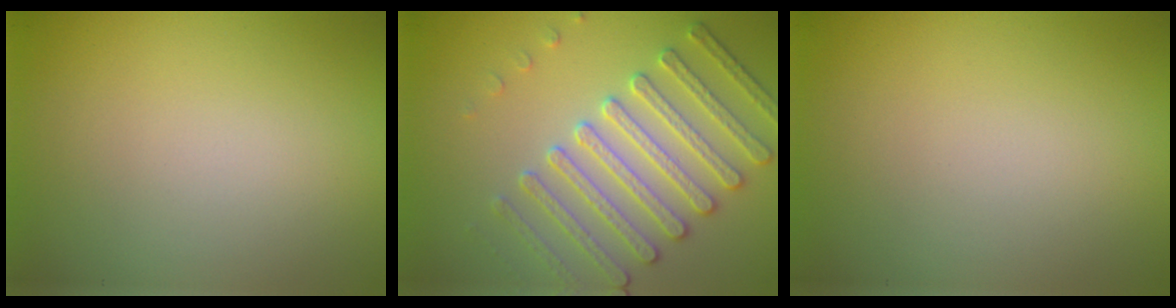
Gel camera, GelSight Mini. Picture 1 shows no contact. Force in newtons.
{"total": 4.5, "press": 4.5, "slide": 0.6}
{"total": 0.0}